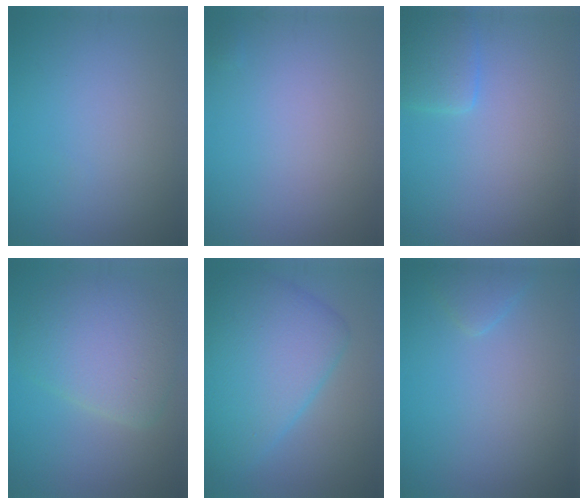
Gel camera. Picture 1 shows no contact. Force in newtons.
{"total": 0.0}
{"total": 2.6, "press": 2.6, "slide": 0.1}
{"total": 5.6, "press": 5.6, "slide": 0.7}
{"total": 7.8, "press": 7.8, "slide": 0.2}
{"total": 1.4, "press": 1.4, "slide": 0.2}